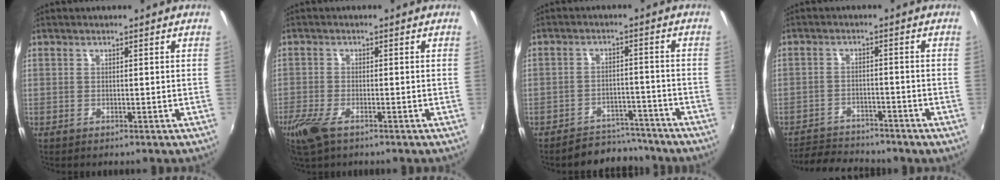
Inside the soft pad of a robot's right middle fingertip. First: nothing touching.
{"total": 6.2, "force": [-4.0, 2.2, 4.2], "torque": [-0.108, -0.020, -0.078]}
{"total": 8.0, "force": [-7.3, 3.1, 0.8], "torque": [-0.026, 0.018, -0.097]}
{"total": 9.5, "force": [-8.7, 2.7, 2.6], "torque": [-0.075, -0.005, -0.137]}